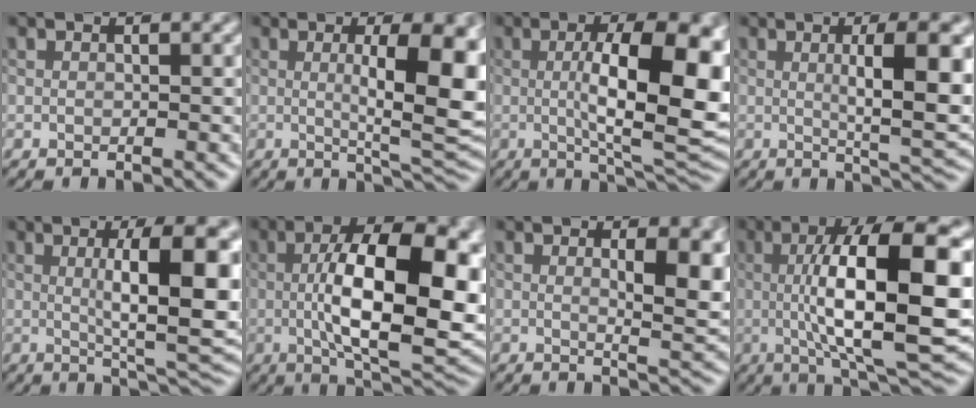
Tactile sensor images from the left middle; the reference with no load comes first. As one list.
[{"total": 9.5, "force": [1.0, 2.1, 9.2], "torque": [-0.124, -0.007, 0.019]}, {"total": 12.5, "force": [0.8, 3.8, 11.9], "torque": [-0.173, -0.001, 0.015]}, {"total": 8.0, "force": [0.7, 1.8, 7.8], "torque": [-0.104, -0.001, 0.013]}, {"total": 10.2, "force": [1.1, 2.3, 9.9], "torque": [-0.130, -0.002, 0.020]}, {"total": 14.2, "force": [0.0, 5.4, 13.1], "torque": [-0.192, 0.000, -0.001]}, {"total": 5.5, "force": [1.0, 1.4, 5.2], "torque": [-0.071, -0.004, 0.020]}, {"total": 13.4, "force": [0.4, 3.5, 12.9], "torque": [-0.191, 0.004, 0.006]}]